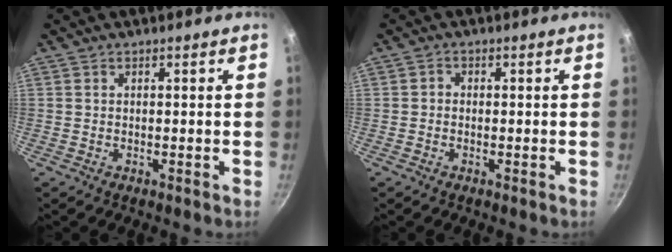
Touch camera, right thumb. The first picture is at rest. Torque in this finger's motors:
{"motor_torque": [-0.16, -0.08, -0.16, 0.03, -0.06]}